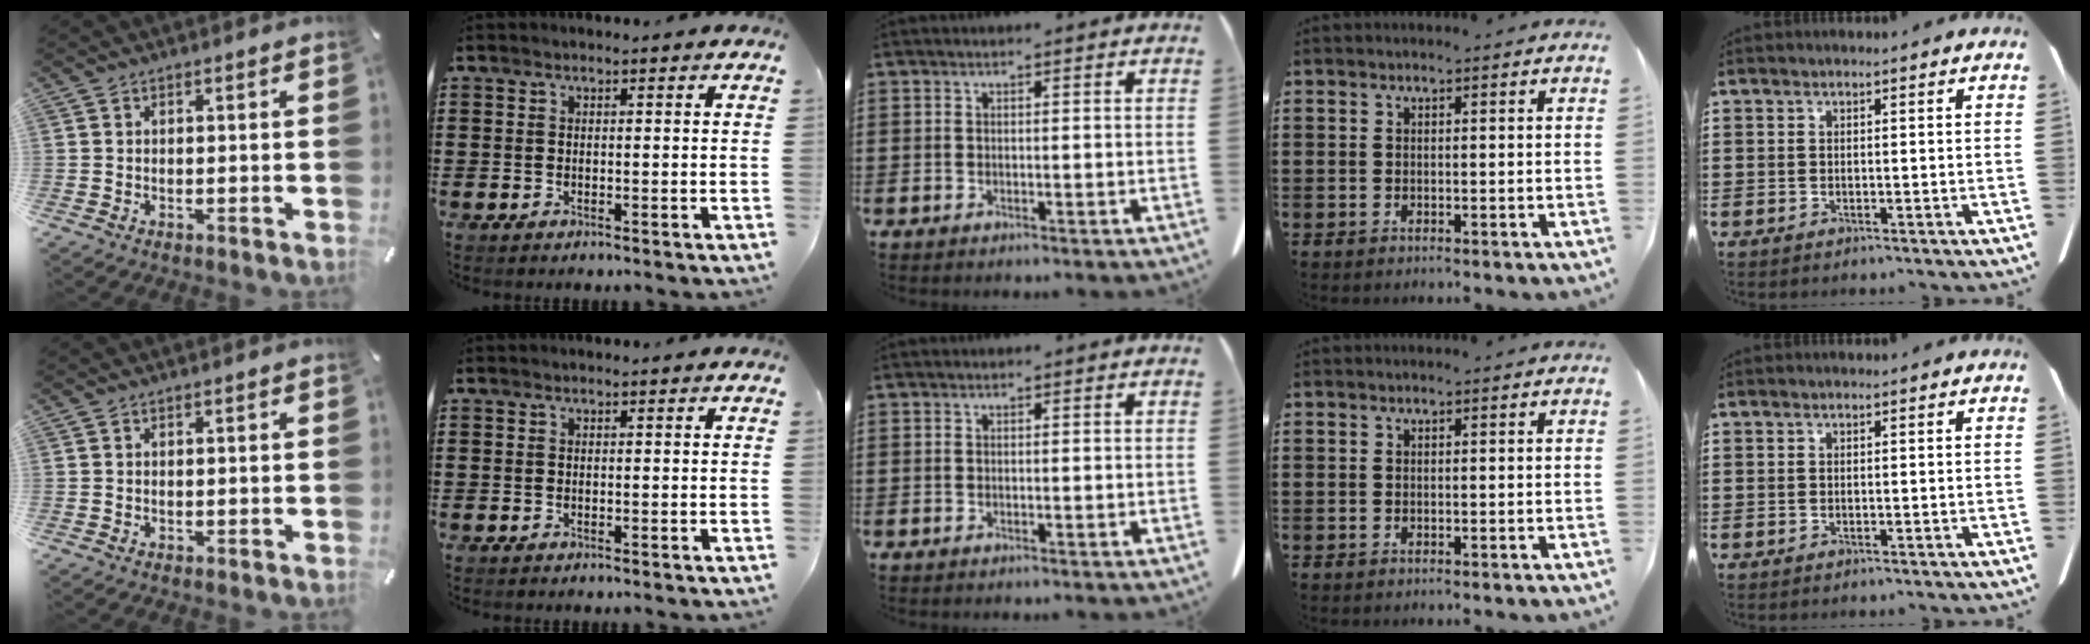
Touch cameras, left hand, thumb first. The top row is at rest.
{}